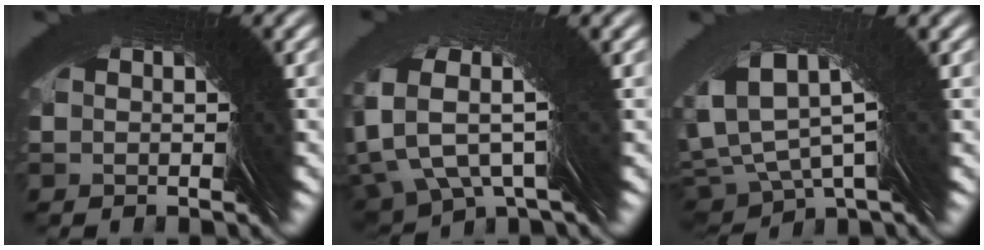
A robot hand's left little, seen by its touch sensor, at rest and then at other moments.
{"total": 3.9, "force": [3.9, -0.2, 0.2], "torque": [-0.028, 0.033, 0.048]}
{"total": 1.7, "force": [1.4, 0.0, 0.8], "torque": [-0.042, 0.012, 0.026]}